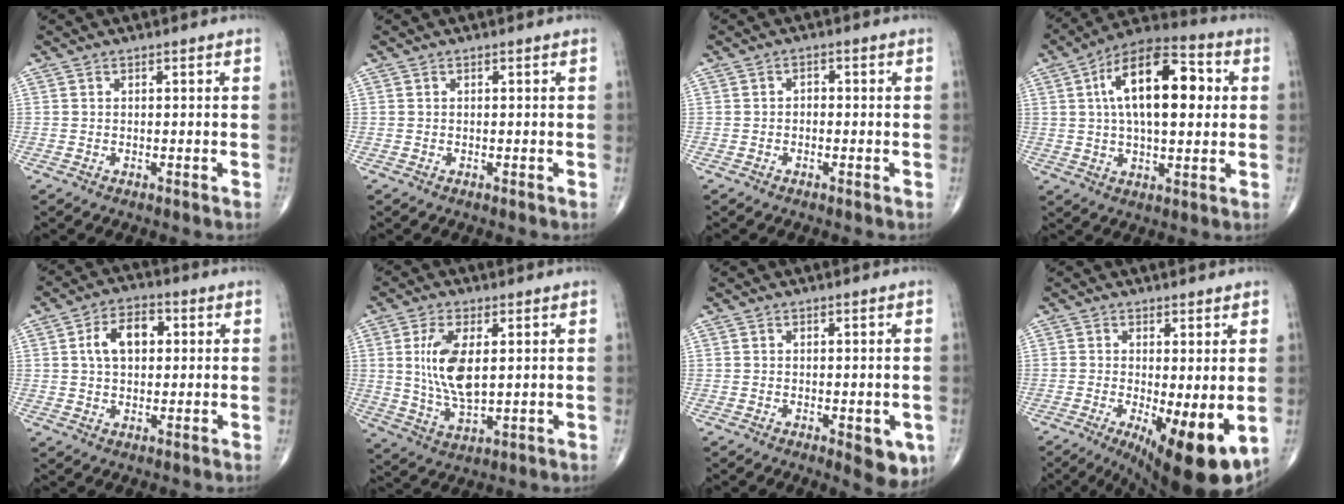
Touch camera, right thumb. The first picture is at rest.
{"total": 0.0}
{"total": 1.3, "force": [-0.4, 1.0, 0.8], "torque": [-0.004, 0.006, -0.011]}
{"total": 19.0, "force": [3.7, 9.0, 16.3], "torque": [-0.248, 0.020, 0.052]}
{"total": 8.1, "force": [1.5, 5.1, 6.1], "torque": [-0.093, 0.015, 0.021]}
{"total": 10.6, "force": [1.9, 4.9, 9.2], "torque": [-0.183, -0.015, 0.043]}
{"total": 6.0, "force": [-1.9, 2.4, 5.1], "torque": [-0.043, -0.009, -0.020]}
{"total": 12.6, "force": [-3.2, 3.7, 11.6], "torque": [-0.163, -0.023, -0.036]}